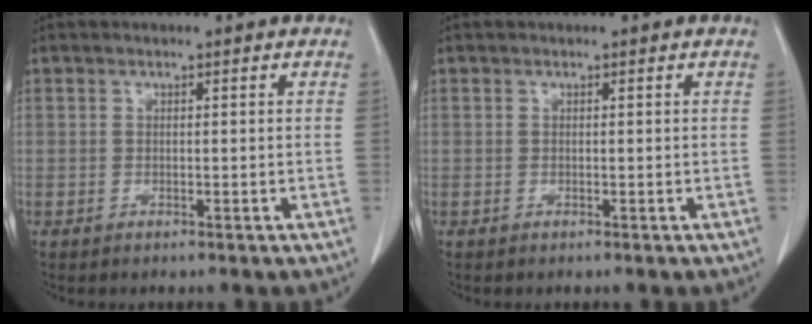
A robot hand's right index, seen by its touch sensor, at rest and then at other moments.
{"total": 0.0}